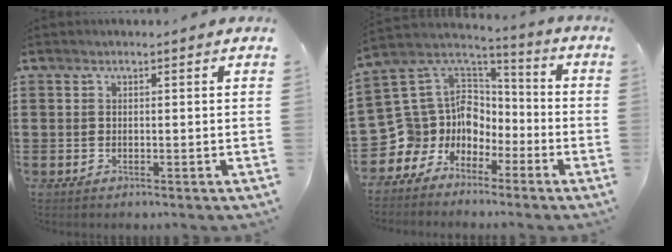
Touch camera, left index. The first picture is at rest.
{"total": 9.1, "force": [-2.0, 8.6, 2.0], "torque": [-0.095, -0.024, -0.038]}